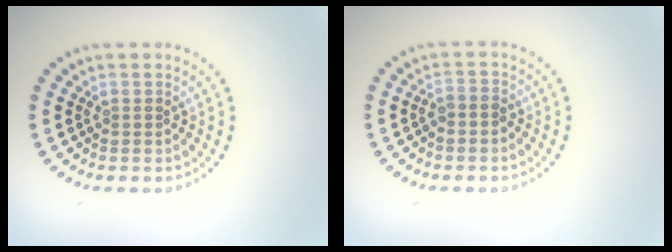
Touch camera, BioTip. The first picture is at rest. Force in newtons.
{"total": 1.1, "press": 0.9, "slide": 0.7}